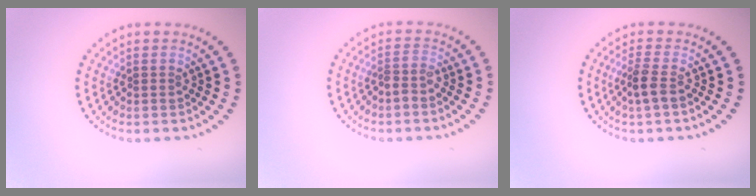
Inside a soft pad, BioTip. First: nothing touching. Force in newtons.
{"total": 1.4, "press": 1.0, "slide": 0.9}
{"total": 2.0, "press": 1.7, "slide": 1.2}